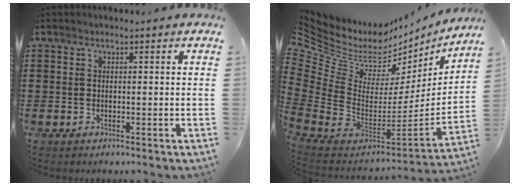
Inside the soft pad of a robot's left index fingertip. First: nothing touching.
{"total": 7.0, "force": [5.2, 3.9, 2.7], "torque": [-0.113, -0.072, 0.082]}